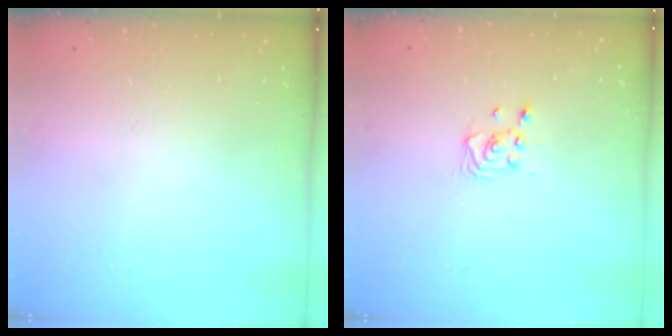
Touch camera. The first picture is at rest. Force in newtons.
{"total": 2.2, "press": 2.2, "slide": 0.3}